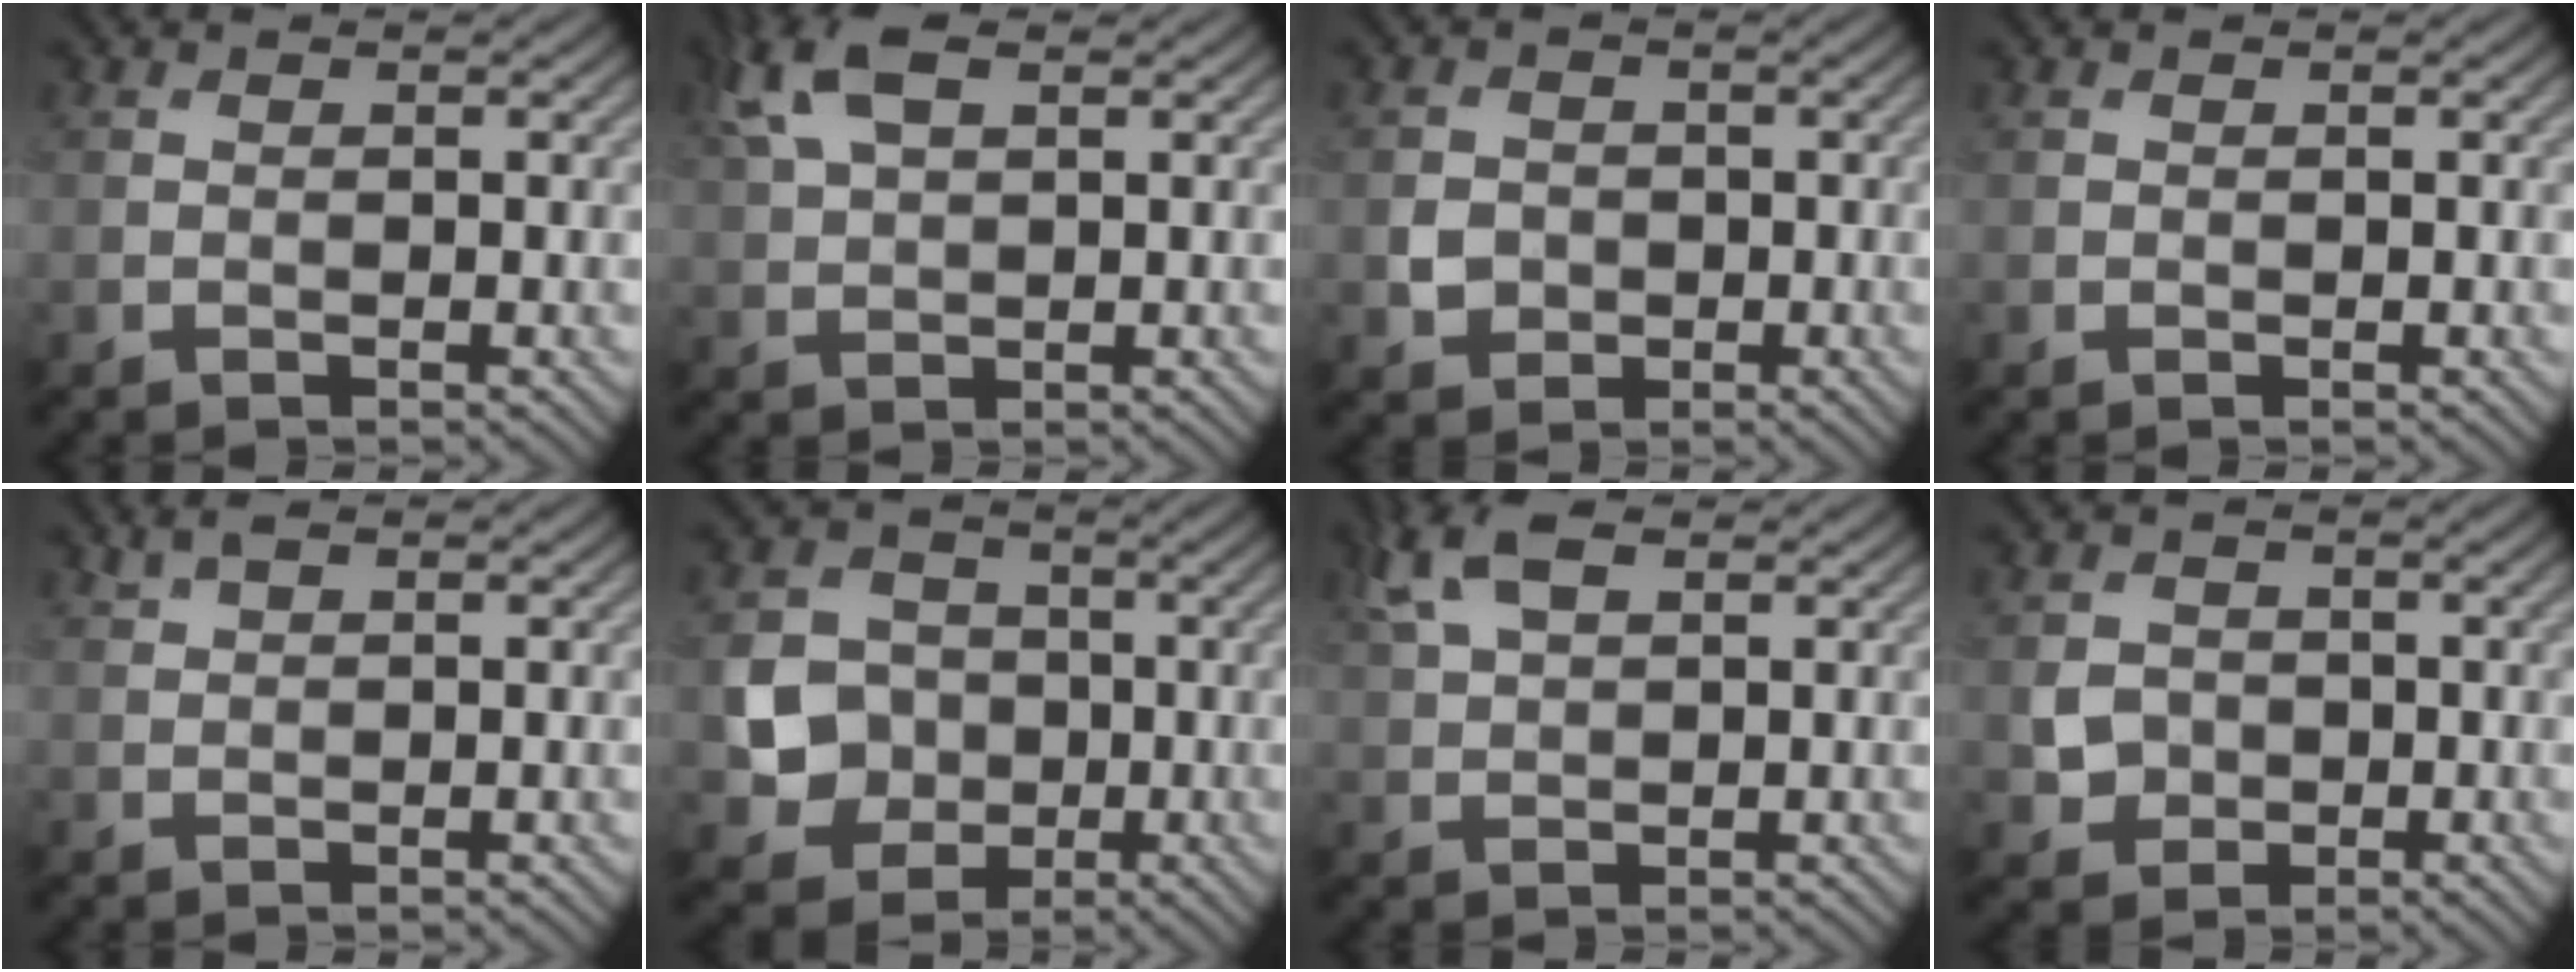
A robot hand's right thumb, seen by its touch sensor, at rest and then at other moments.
{"total": 7.0, "force": [3.3, 3.1, 5.3], "torque": [-0.135, 0.022, 0.065]}
{"total": 2.6, "force": [-0.5, 2.4, 0.8], "torque": [-0.014, -0.004, -0.012]}
{"total": 0.0}
{"total": 1.4, "force": [1.0, 0.5, 0.8], "torque": [-0.024, 0.005, 0.022]}
{"total": 7.0, "force": [-1.2, 6.3, 2.8], "torque": [-0.071, -0.006, -0.034]}
{"total": 6.0, "force": [3.0, 2.8, 4.4], "torque": [-0.115, 0.019, 0.060]}
{"total": 3.3, "force": [-0.5, 3.0, 1.1], "torque": [-0.023, -0.003, -0.015]}